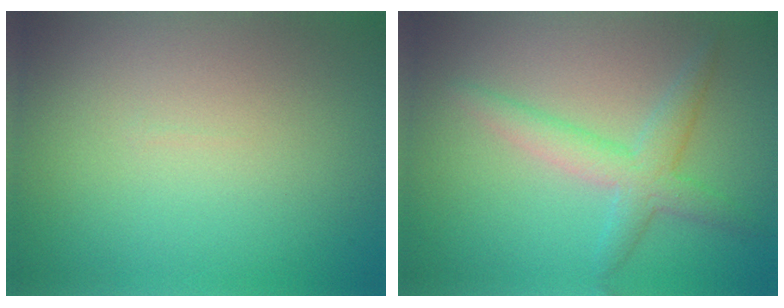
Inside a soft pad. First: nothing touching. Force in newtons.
{"total": 3.3, "press": 3.3, "slide": 0.1}